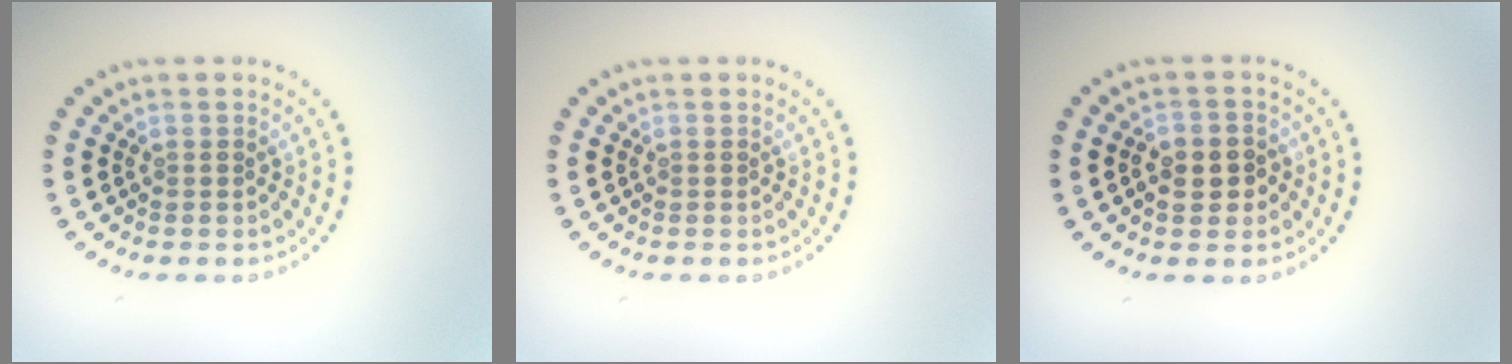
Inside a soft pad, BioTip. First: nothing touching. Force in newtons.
{"total": 0.0}
{"total": 2.8, "press": 2.7, "slide": 0.6}